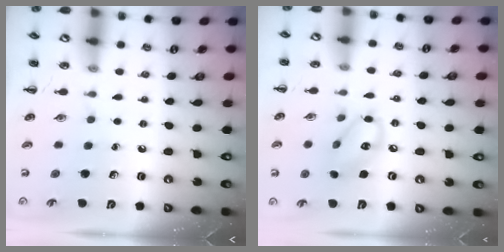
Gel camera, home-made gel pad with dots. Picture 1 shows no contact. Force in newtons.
{"total": 8.9, "press": 8.7, "slide": 1.6}